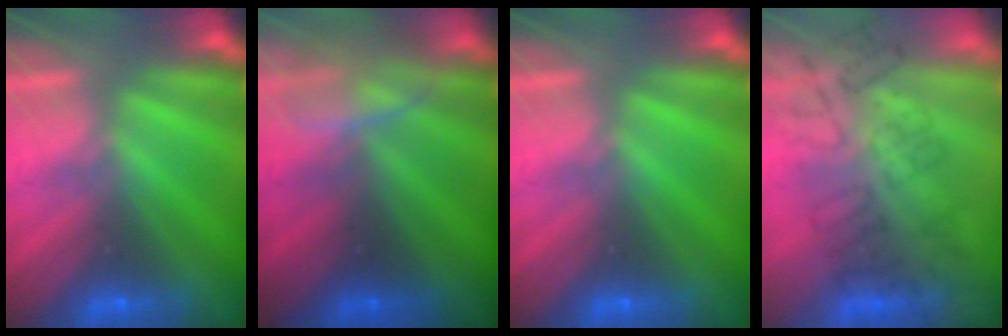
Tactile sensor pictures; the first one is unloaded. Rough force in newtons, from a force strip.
{"total": 2.4}
{"total": 0.0}
{"total": 4.0}